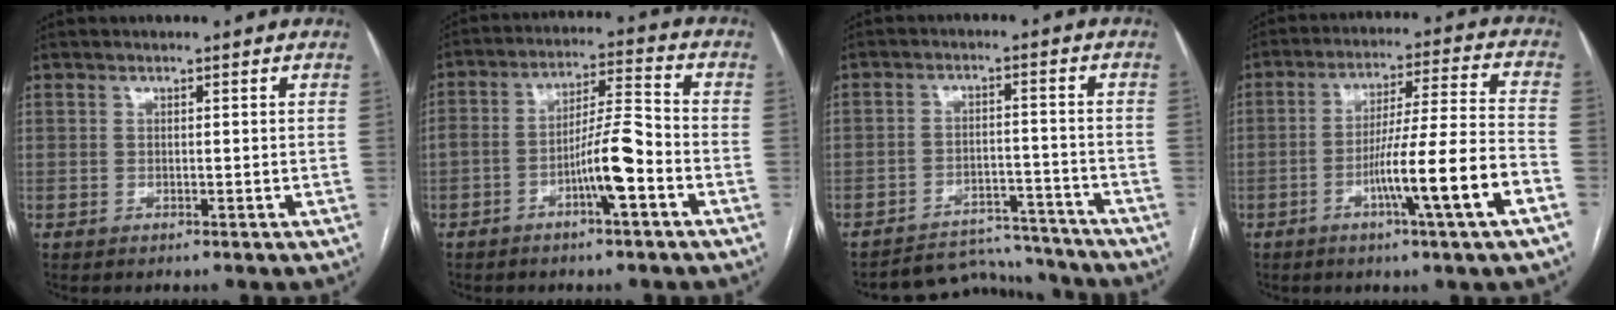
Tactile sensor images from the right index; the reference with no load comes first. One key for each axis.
{"total": 8.8, "fx": -3.8, "fy": 1.0, "fz": 7.9, "tx": -0.145, "ty": 0.019, "tz": -0.062}
{"total": 10.3, "fx": -10.0, "fy": 2.2, "fz": -0.6, "tx": 0.018, "ty": 0.026, "tz": -0.142}
{"total": 13.4, "fx": -5.5, "fy": -1.2, "fz": 12.1, "tx": -0.203, "ty": -0.001, "tz": -0.090}